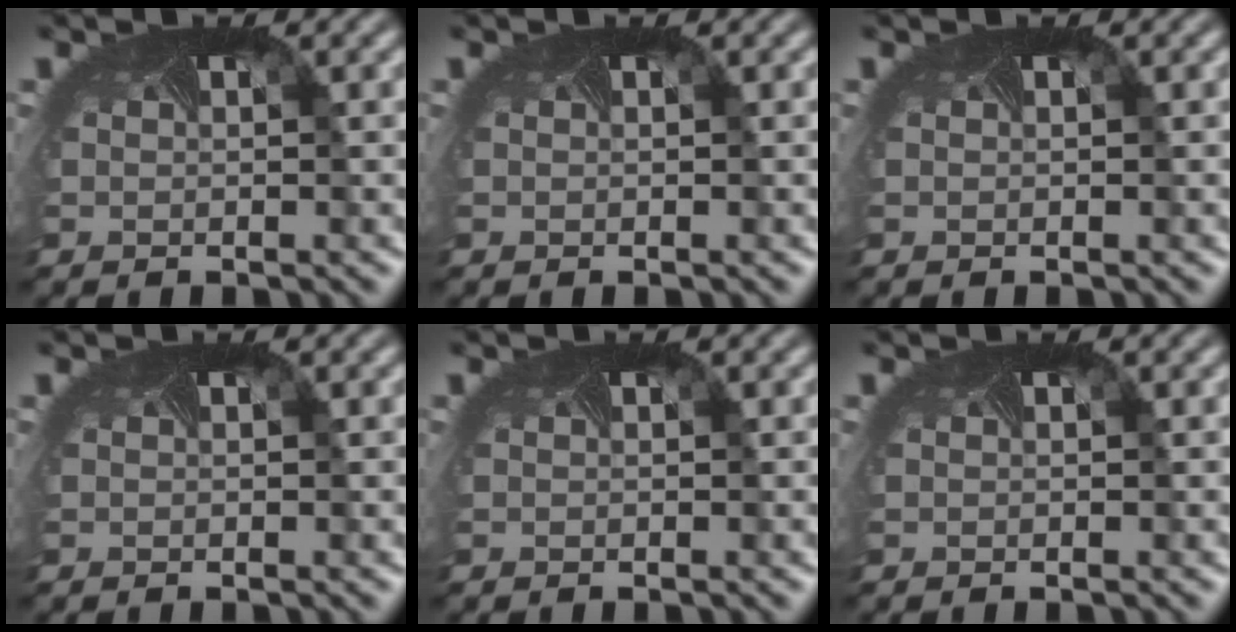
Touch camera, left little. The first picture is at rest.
{"total": 0.0}
{"total": 0.0}
{"total": 0.0}
{"total": 0.0}
{"total": 0.0}